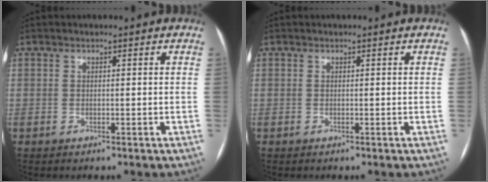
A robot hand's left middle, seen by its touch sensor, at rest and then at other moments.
{"total": 0.0}